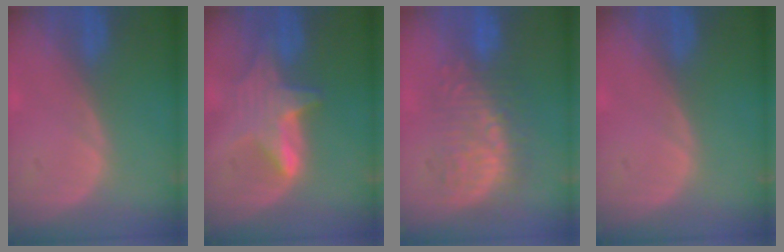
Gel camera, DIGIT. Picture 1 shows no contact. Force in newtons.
{"total": 6.3, "press": 6.1, "slide": 1.7}
{"total": 8.9, "press": 8.6, "slide": 2.3}
{"total": 0.0}